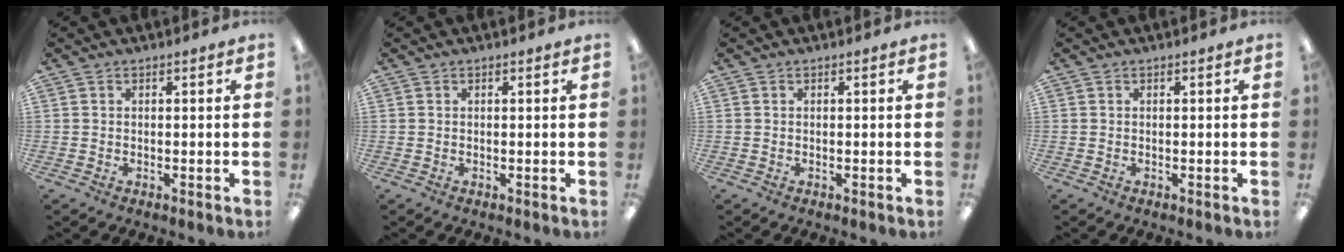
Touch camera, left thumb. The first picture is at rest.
{"total": 0.0}
{"total": 0.0}
{"total": 0.0}